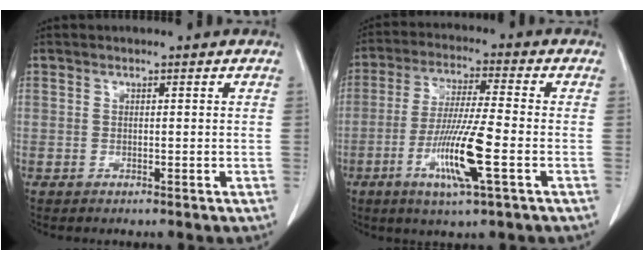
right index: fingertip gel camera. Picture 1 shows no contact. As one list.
[{"total": 11.4, "force": [-3.9, 0.1, 10.7], "torque": [-0.210, -0.017, -0.074]}]